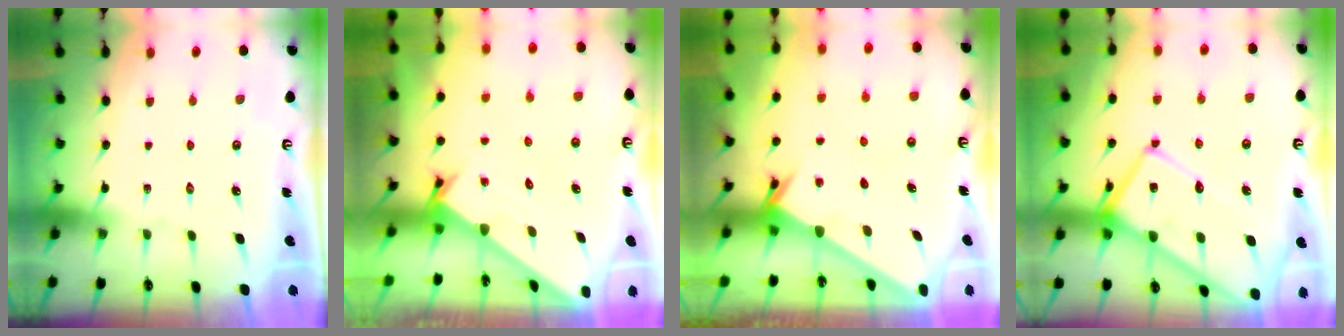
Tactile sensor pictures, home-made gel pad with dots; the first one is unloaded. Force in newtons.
{"total": 1.6, "press": 1.6, "slide": 0.1}
{"total": 2.4, "press": 2.4, "slide": 0.2}
{"total": 16.1, "press": 16.1, "slide": 1.5}